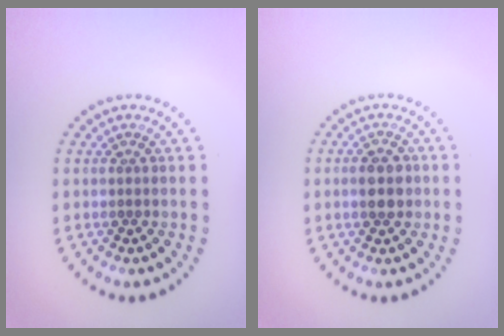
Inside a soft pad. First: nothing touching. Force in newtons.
{"total": 2.8, "press": 2.8, "slide": 0.1}